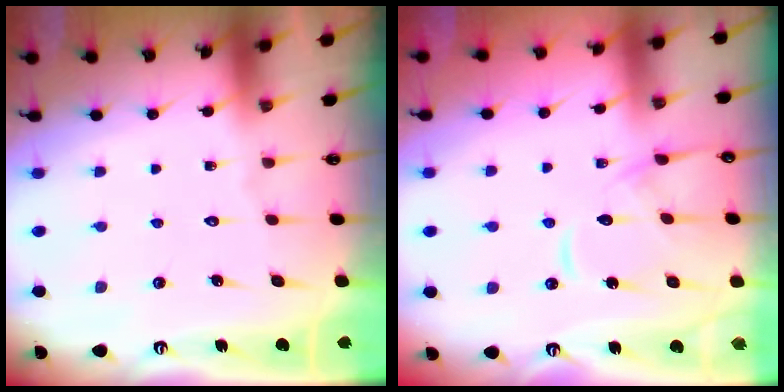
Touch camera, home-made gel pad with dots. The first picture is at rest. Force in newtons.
{"total": 11.2, "press": 11.1, "slide": 1.1}